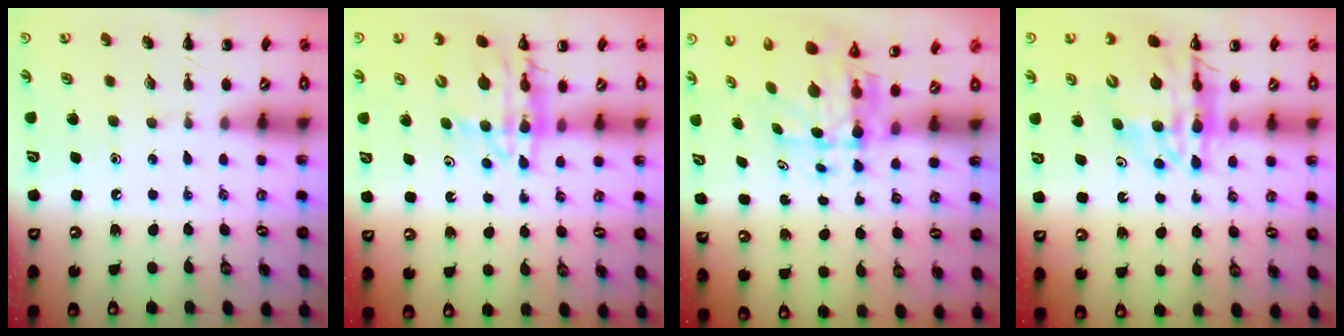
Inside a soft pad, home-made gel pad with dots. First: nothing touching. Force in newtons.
{"total": 12.7, "press": 12.2, "slide": 3.5}
{"total": 6.4, "press": 6.1, "slide": 2.0}
{"total": 16.7, "press": 16.2, "slide": 4.2}